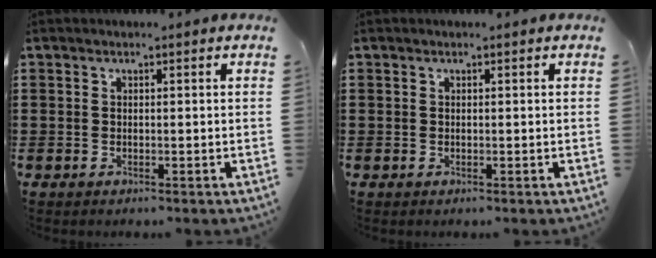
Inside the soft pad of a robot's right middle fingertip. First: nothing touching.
{"total": 0.0}